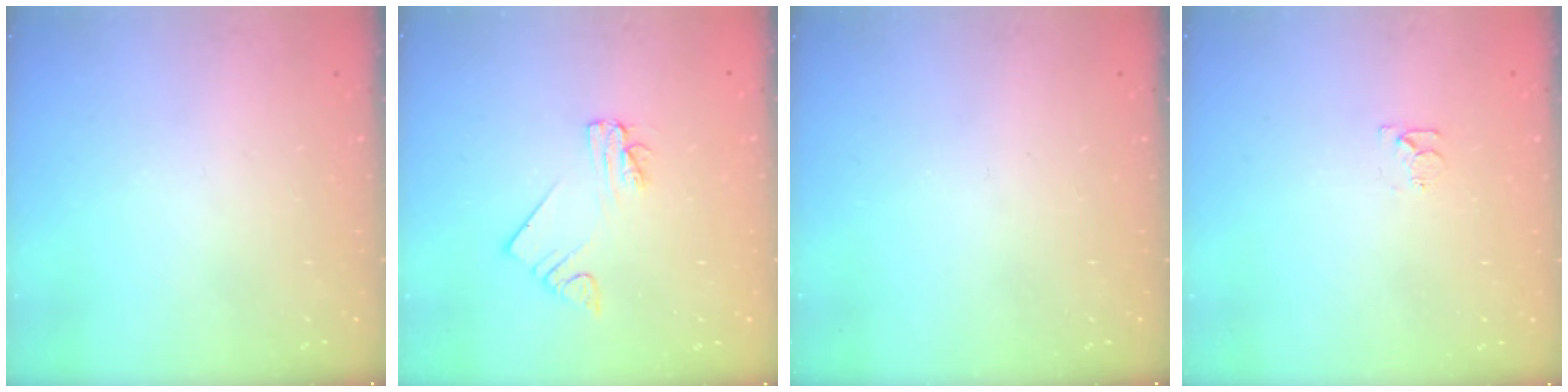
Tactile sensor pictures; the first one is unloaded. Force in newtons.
{"total": 1.9, "press": 1.9, "slide": 0.2}
{"total": 0.0}
{"total": 3.6, "press": 3.6, "slide": 0.3}